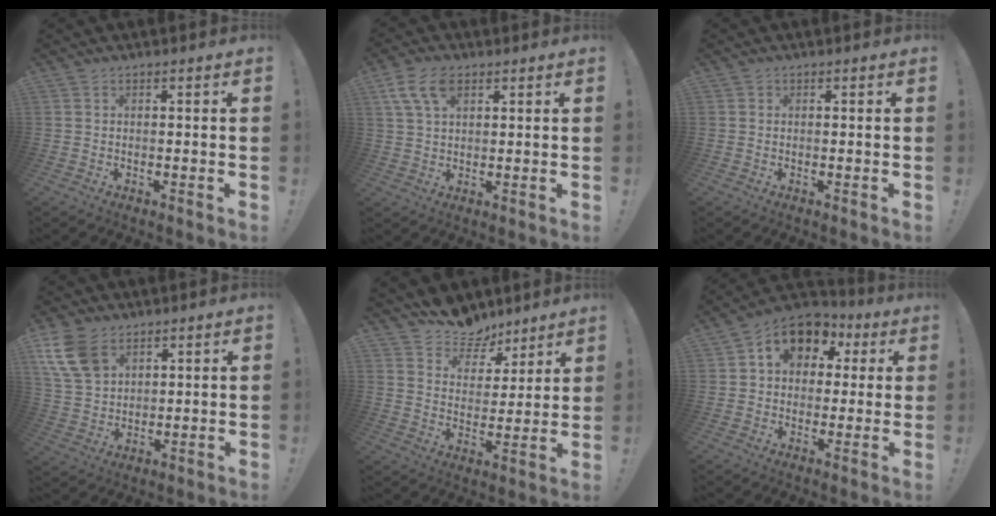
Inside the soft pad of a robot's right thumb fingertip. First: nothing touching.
{"total": 8.4, "force": [3.8, 4.8, 5.8], "torque": [-0.107, -0.002, 0.072]}
{"total": 0.0}
{"total": 12.0, "force": [6.4, 7.8, 6.4], "torque": [-0.126, -0.023, 0.129]}
{"total": 10.4, "force": [8.7, 5.4, 1.6], "torque": [-0.024, -0.072, 0.169]}
{"total": 11.1, "force": [4.2, 8.6, 5.7], "torque": [-0.084, -0.014, 0.082]}